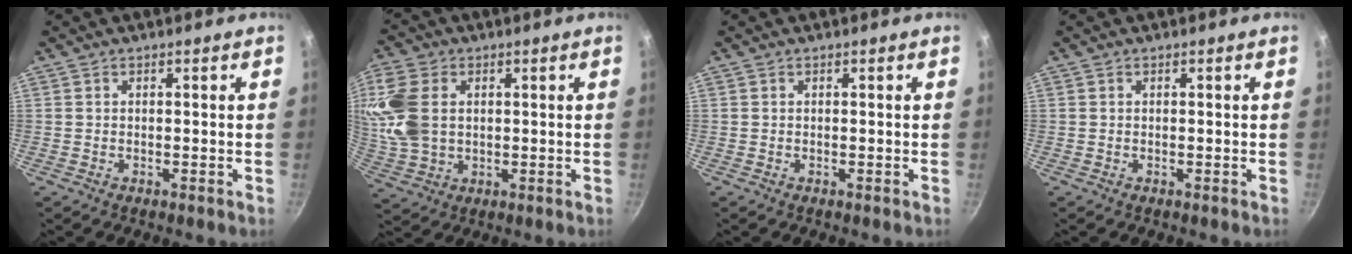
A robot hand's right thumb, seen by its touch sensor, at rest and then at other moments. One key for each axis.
{"total": 11.0, "fx": 2.1, "fy": 7.7, "fz": 7.6, "tx": -0.153, "ty": -0.002, "tz": 0.046}
{"total": 0.0}
{"total": 0.0}